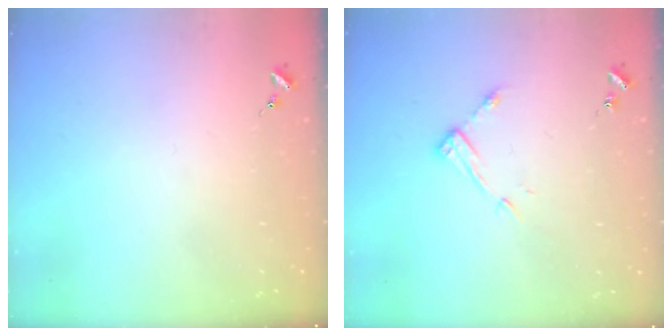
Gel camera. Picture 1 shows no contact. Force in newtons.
{"total": 8.8, "press": 8.8, "slide": 0.5}